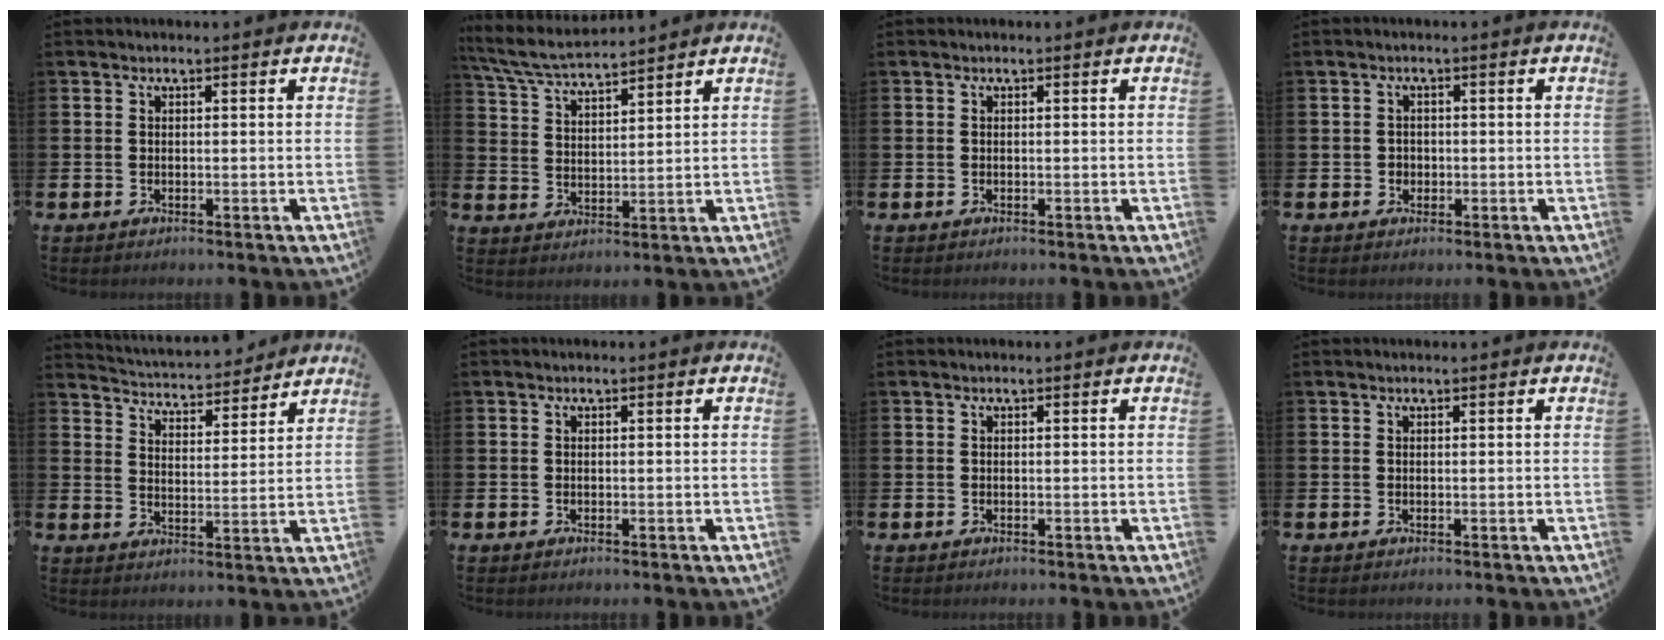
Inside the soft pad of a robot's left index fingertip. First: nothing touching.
{"total": 6.0, "force": [5.7, 0.6, 1.6], "torque": [-0.059, -0.025, 0.103]}
{"total": 0.0}
{"total": 1.3, "force": [-0.1, 1.3, 0.3], "torque": [-0.008, 0.008, -0.004]}
{"total": 4.3, "force": [4.3, 0.7, 0.0], "torque": [-0.024, -0.036, 0.070]}
{"total": 0.0}
{"total": 0.0}
{"total": 0.0}